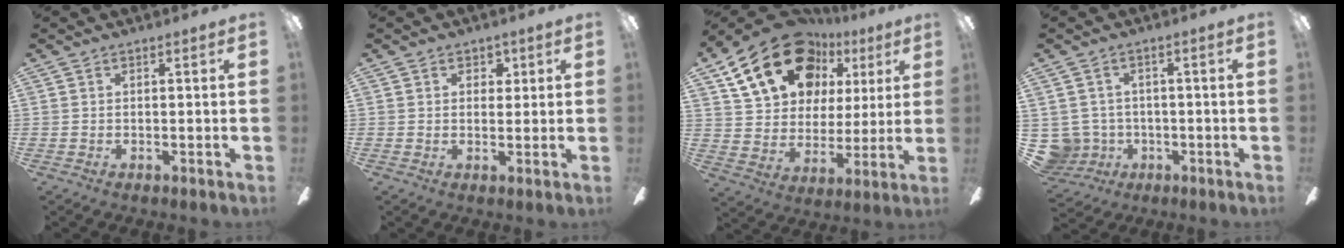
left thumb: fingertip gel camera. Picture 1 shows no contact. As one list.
[{"total": 2.7, "force": [1.2, 2.1, 1.2], "torque": [-0.003, -0.001, 0.015]}, {"total": 22.5, "force": [13.5, 14.8, 10.4], "torque": [-0.186, -0.061, 0.248]}, {"total": 6.3, "force": [-0.2, 6.2, 1.1], "torque": [-0.064, -0.007, -0.003]}]